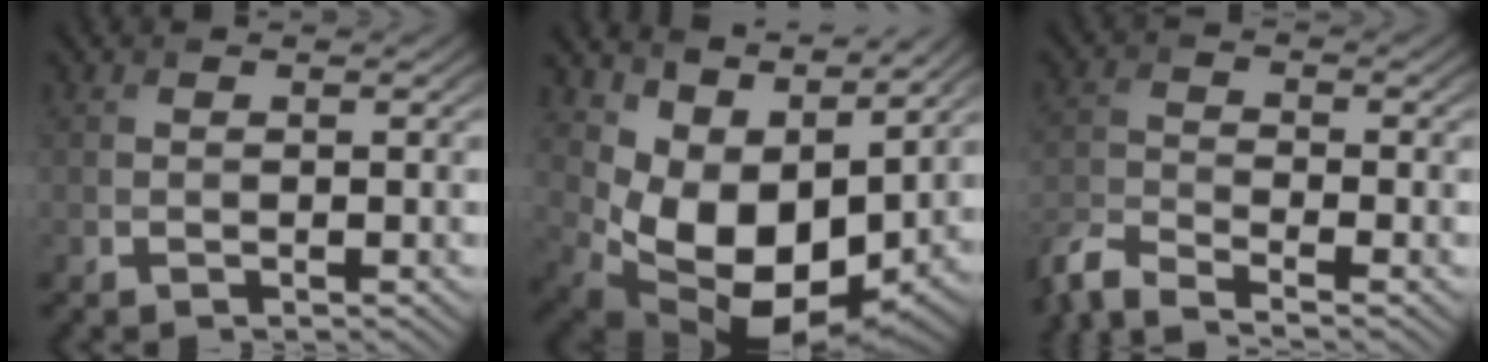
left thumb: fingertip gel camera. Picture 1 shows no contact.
{"total": 12.2, "force": [4.3, 7.6, 8.6], "torque": [-0.174, -0.019, 0.087]}
{"total": 5.9, "force": [-5.0, 1.2, 2.9], "torque": [-0.070, -0.012, -0.112]}